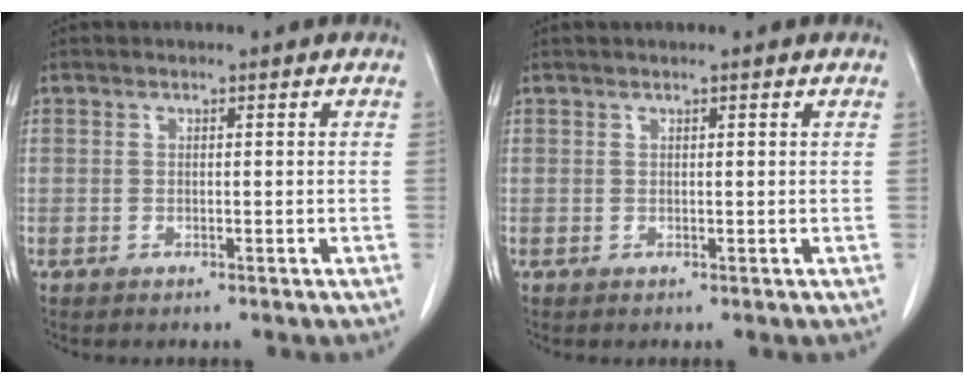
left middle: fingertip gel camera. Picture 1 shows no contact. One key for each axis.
{"total": 1.5, "fx": 1.2, "fy": 0.1, "fz": 1.0, "tx": -0.013, "ty": 0.017, "tz": 0.018}